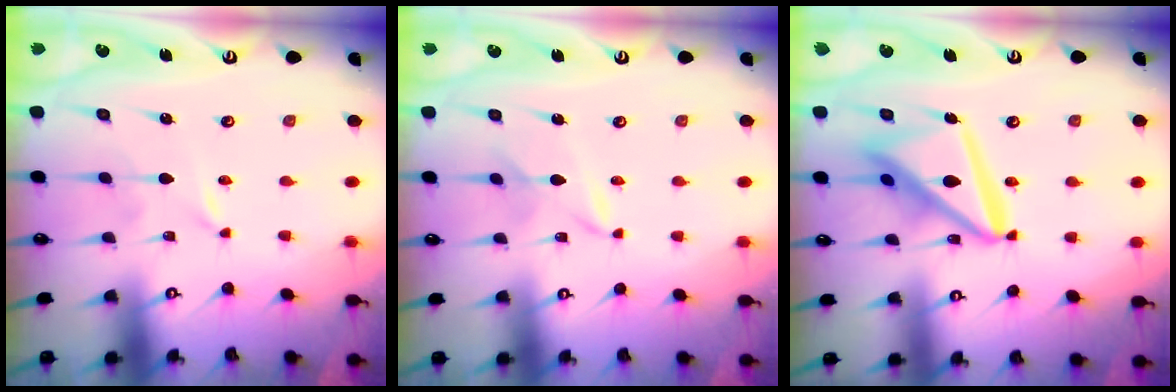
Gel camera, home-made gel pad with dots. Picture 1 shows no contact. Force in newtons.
{"total": 2.7, "press": 2.7, "slide": 0.4}
{"total": 16.7, "press": 16.5, "slide": 1.9}